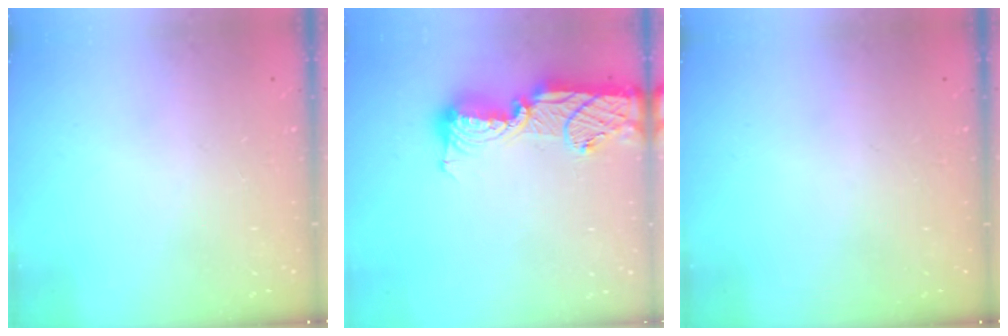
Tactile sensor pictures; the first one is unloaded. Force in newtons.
{"total": 17.0, "press": 16.3, "slide": 4.7}
{"total": 0.0}